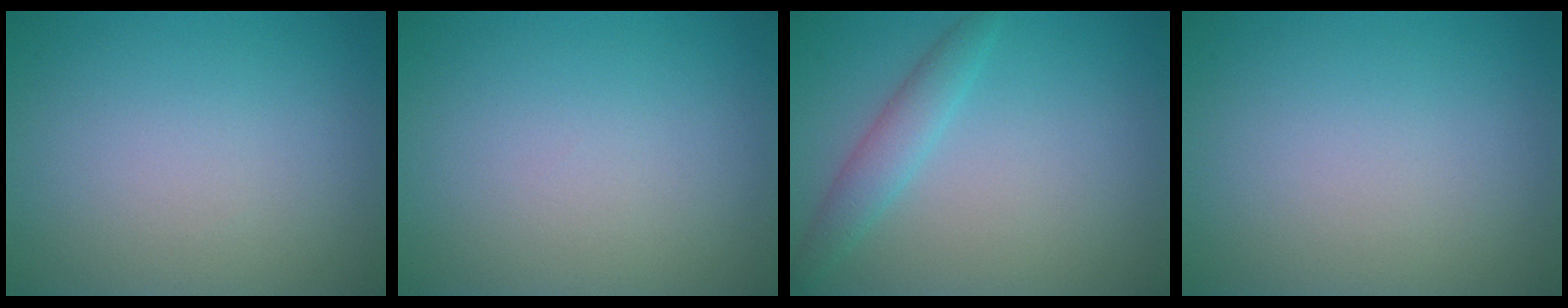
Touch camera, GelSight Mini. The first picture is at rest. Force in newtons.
{"total": 0.0}
{"total": 2.3, "press": 2.3, "slide": 0.1}
{"total": 0.0}